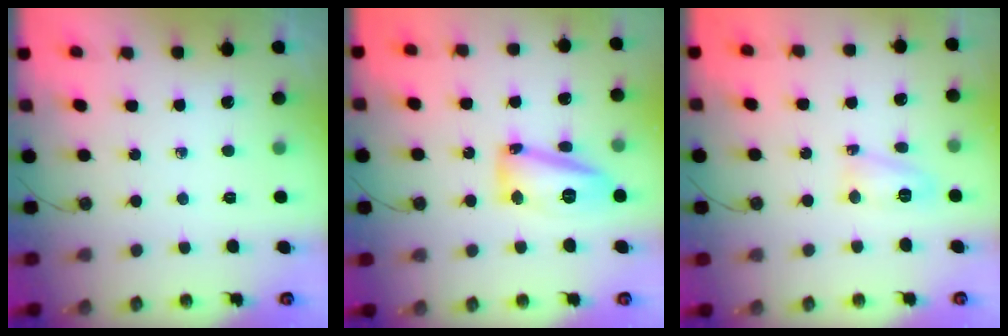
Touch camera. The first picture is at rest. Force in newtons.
{"total": 19.1, "press": 16.1, "slide": 10.2}
{"total": 8.9, "press": 5.8, "slide": 6.8}